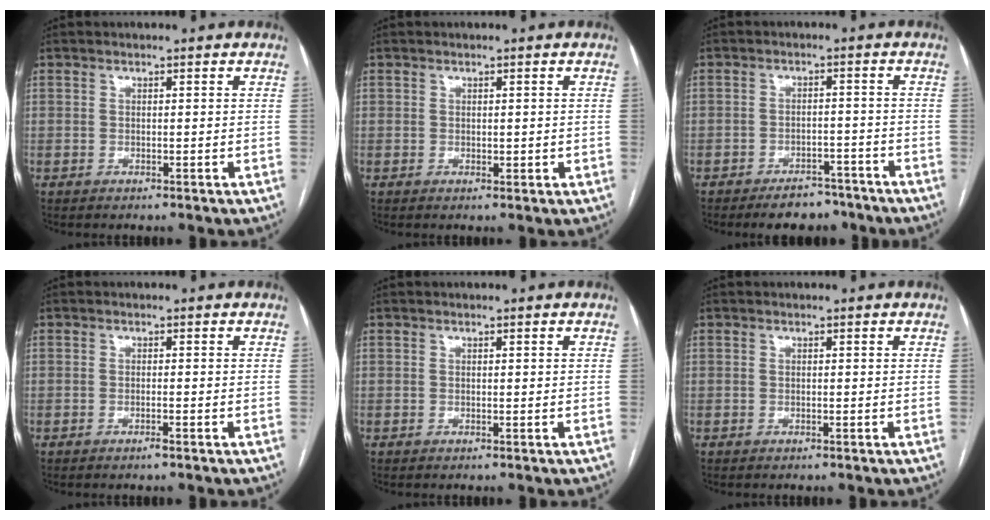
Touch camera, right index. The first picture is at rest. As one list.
[{"total": 1.3, "force": [0.1, 0.9, 0.9], "torque": [-0.010, 0.001, 0.005]}, {"total": 5.9, "force": [-4.9, 2.7, 2.0], "torque": [-0.022, 0.005, -0.070]}, {"total": 0.8, "force": [-0.6, -0.1, 0.5], "torque": [-0.014, -0.001, -0.010]}, {"total": 0.0}, {"total": 0.0}]